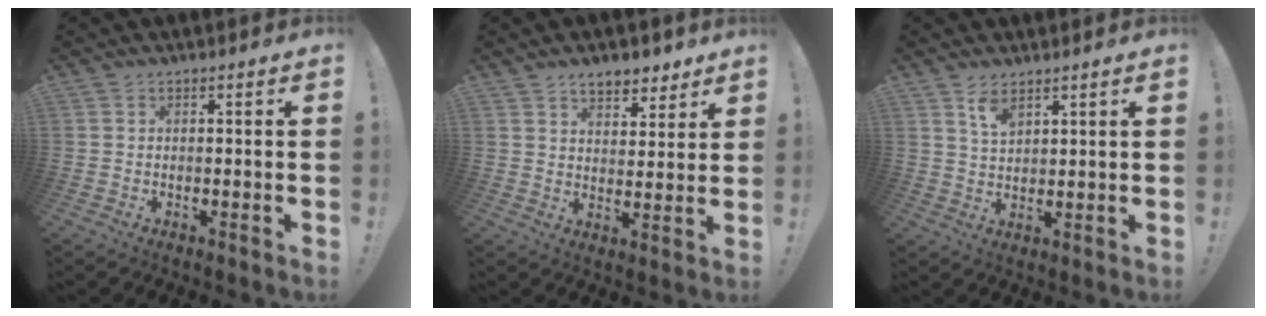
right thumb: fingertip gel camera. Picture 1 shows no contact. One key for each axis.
{"total": 7.7, "fx": 5.9, "fy": 3.8, "fz": 3.1, "tx": -0.035, "ty": -0.033, "tz": 0.105}
{"total": 5.2, "fx": 3.6, "fy": 2.4, "fz": 2.9, "tx": -0.050, "ty": -0.021, "tz": 0.064}